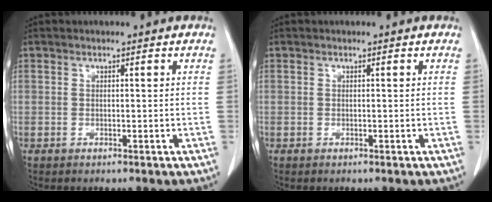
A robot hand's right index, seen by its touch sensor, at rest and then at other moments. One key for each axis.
{"total": 0.0}